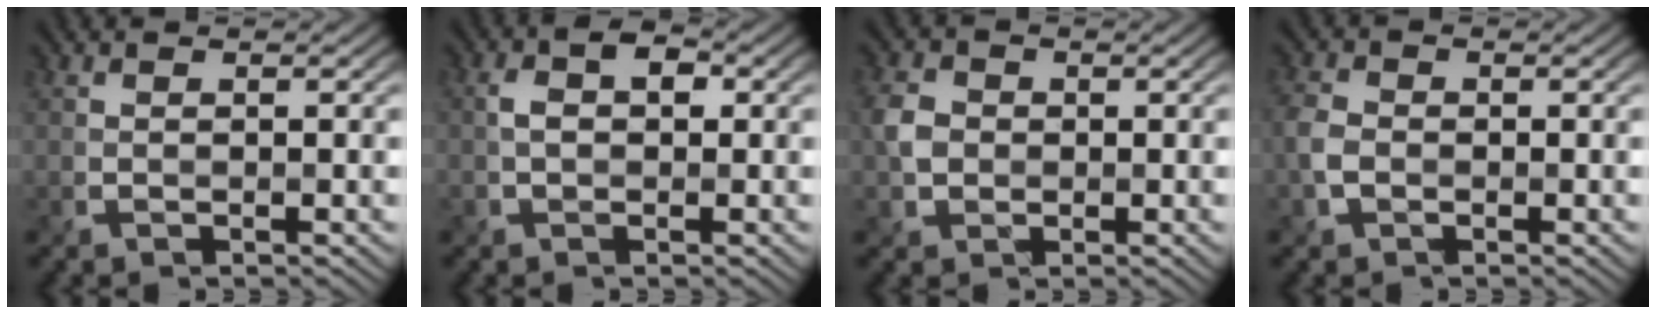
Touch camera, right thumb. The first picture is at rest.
{"total": 3.5, "force": [0.4, 2.2, 2.6], "torque": [-0.046, 0.004, -0.002]}
{"total": 3.1, "force": [-0.2, 2.8, 1.3], "torque": [-0.033, 0.001, -0.014]}
{"total": 3.0, "force": [-0.9, 2.4, 1.6], "torque": [-0.046, -0.003, -0.027]}